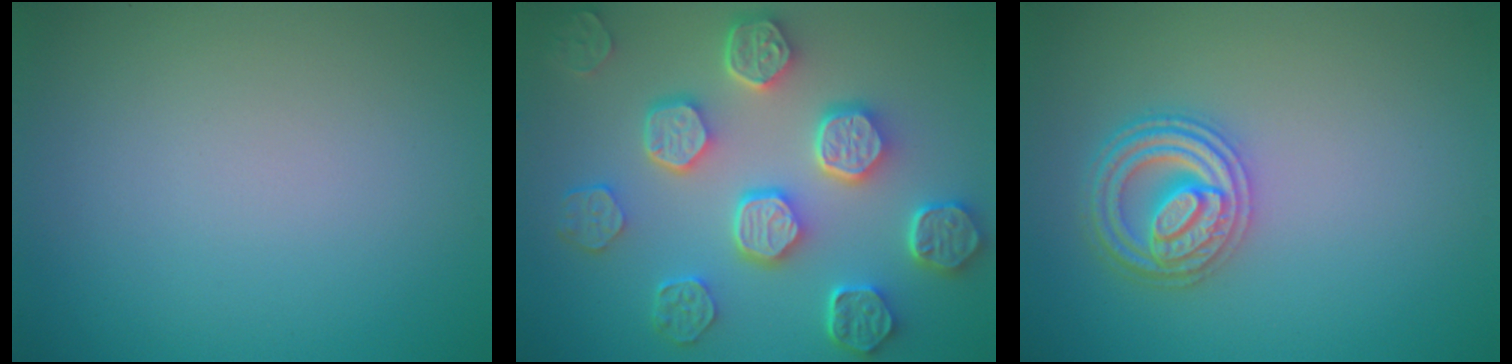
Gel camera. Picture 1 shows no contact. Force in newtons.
{"total": 8.1, "press": 6.3, "slide": 5.1}
{"total": 4.1, "press": 3.7, "slide": 1.6}